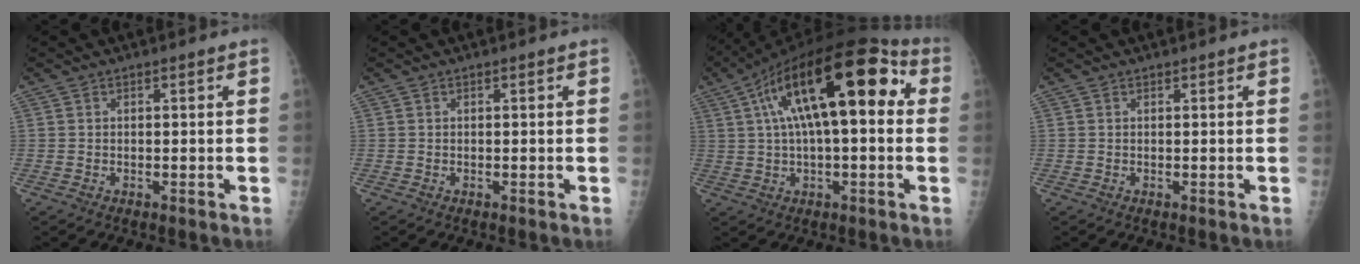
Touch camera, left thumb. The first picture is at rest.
{"total": 0.0}
{"total": 21.2, "force": [4.8, 8.7, 18.7], "torque": [-0.289, 0.044, 0.066]}
{"total": 0.0}